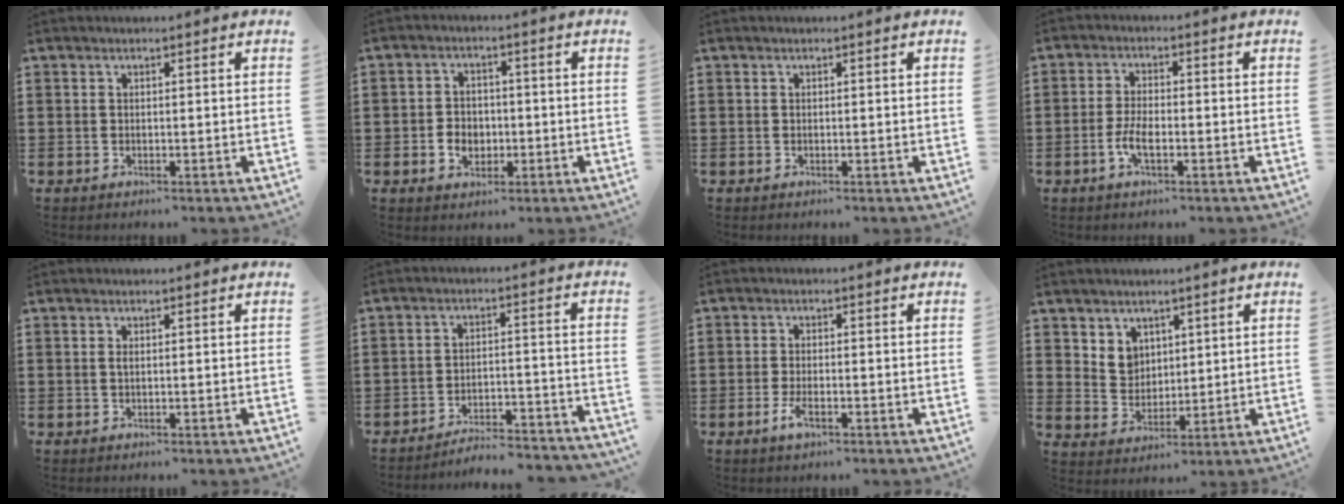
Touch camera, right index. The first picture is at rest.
{"total": 3.7, "force": [-1.1, 2.9, 2.2], "torque": [-0.048, 0.004, -0.021]}
{"total": 0.0}
{"total": 3.9, "force": [-1.5, 1.2, 3.4], "torque": [-0.079, -0.007, -0.031]}
{"total": 0.7, "force": [0.1, 0.2, 0.7], "torque": [-0.015, -0.002, 0.001]}
{"total": 5.0, "force": [-4.9, 0.1, 1.0], "torque": [-0.020, 0.002, -0.100]}
{"total": 3.0, "force": [-1.4, 0.8, 2.4], "torque": [-0.056, -0.008, -0.029]}
{"total": 4.9, "force": [3.1, 3.8, 0.8], "torque": [-0.027, 0.003, 0.057]}